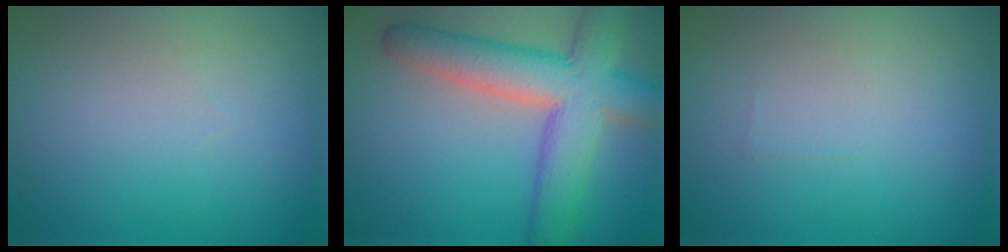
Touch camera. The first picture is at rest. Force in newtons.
{"total": 8.5, "press": 8.5, "slide": 0.5}
{"total": 0.0}